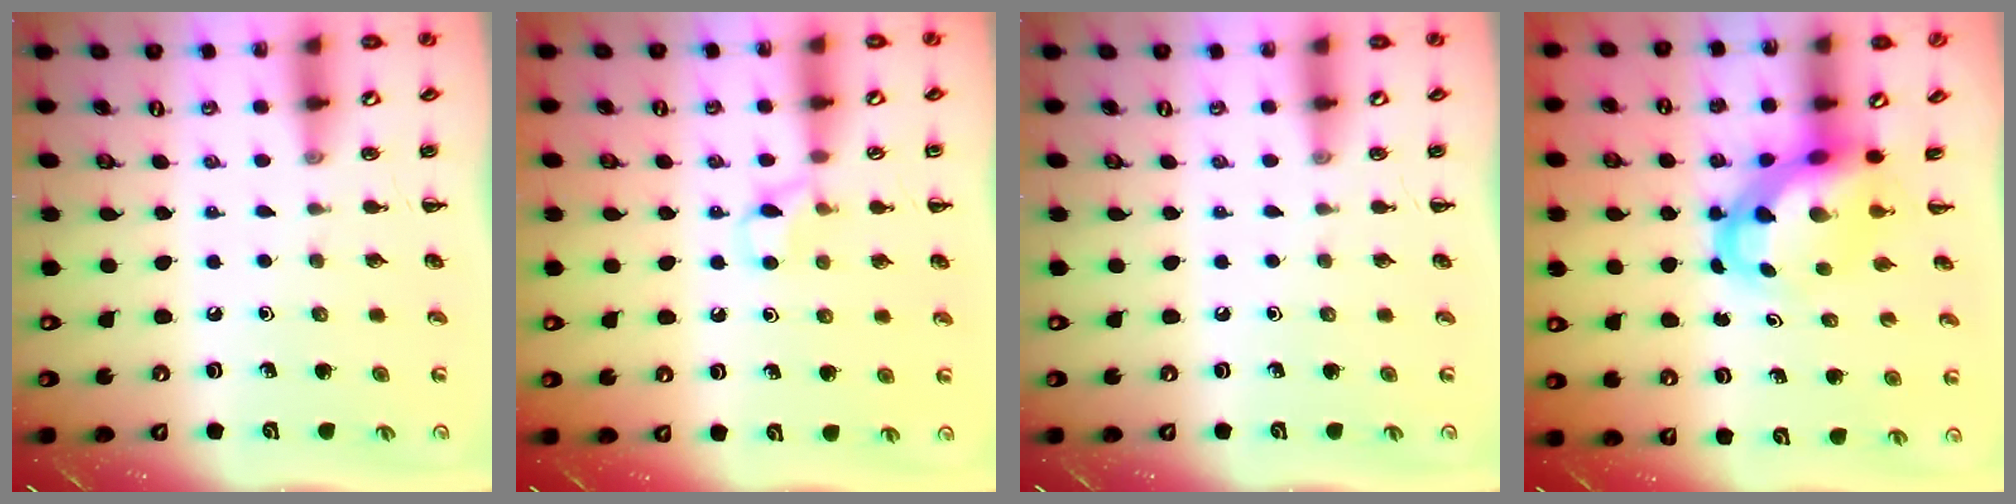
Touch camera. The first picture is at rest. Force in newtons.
{"total": 6.2, "press": 5.9, "slide": 2.0}
{"total": 0.0}
{"total": 5.2, "press": 5.0, "slide": 1.4}